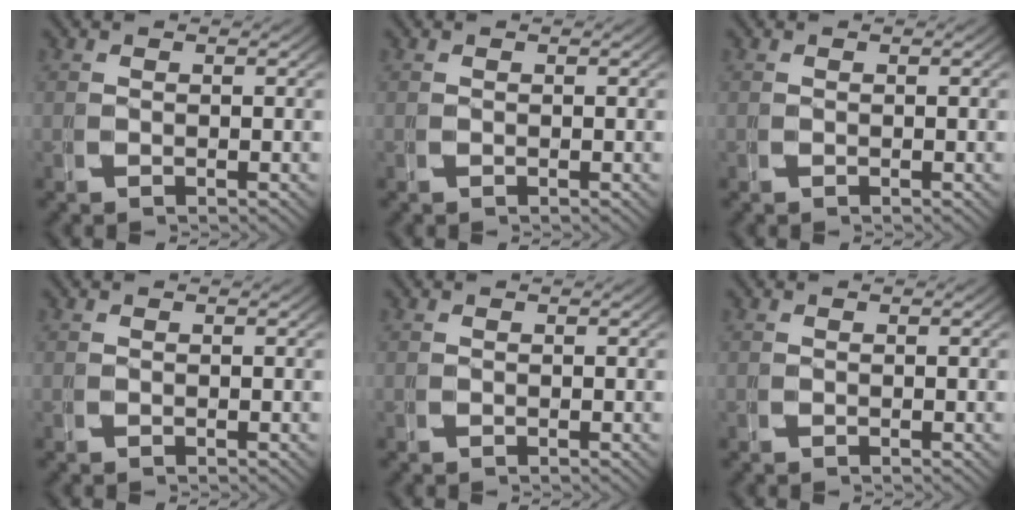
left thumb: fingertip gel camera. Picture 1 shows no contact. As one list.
[{"total": 0.0}, {"total": 0.0}, {"total": 0.0}, {"total": 0.0}, {"total": 0.0}]